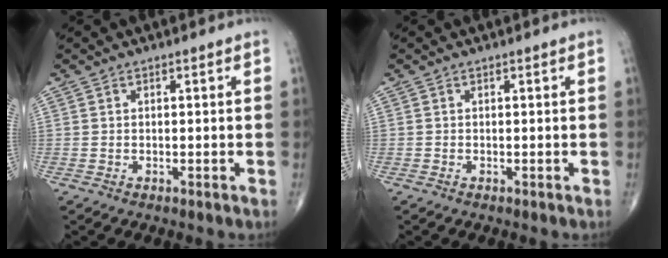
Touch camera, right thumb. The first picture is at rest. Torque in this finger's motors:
{"motor_torque": [0.05, 0.08, 0.10, 0.19, 0.06]}